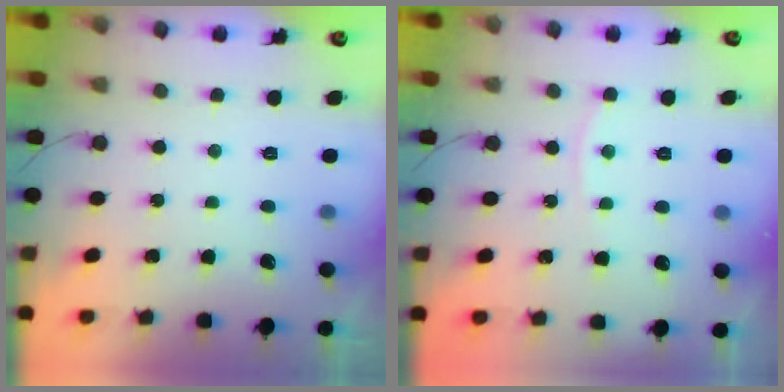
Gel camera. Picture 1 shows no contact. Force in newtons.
{"total": 3.5, "press": 3.5, "slide": 0.4}